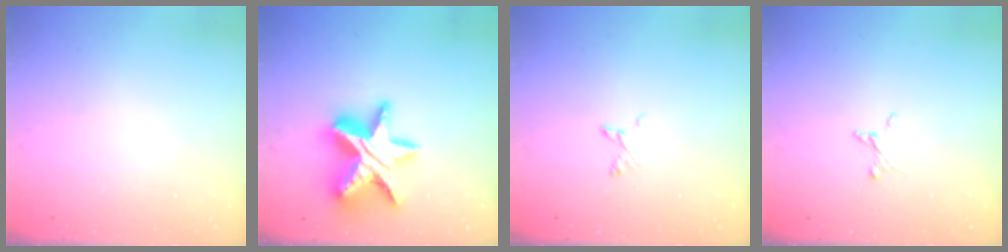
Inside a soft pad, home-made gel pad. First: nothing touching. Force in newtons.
{"total": 18.2, "press": 18.1, "slide": 1.4}
{"total": 2.6, "press": 2.6, "slide": 0.4}
{"total": 2.8, "press": 2.7, "slide": 0.3}